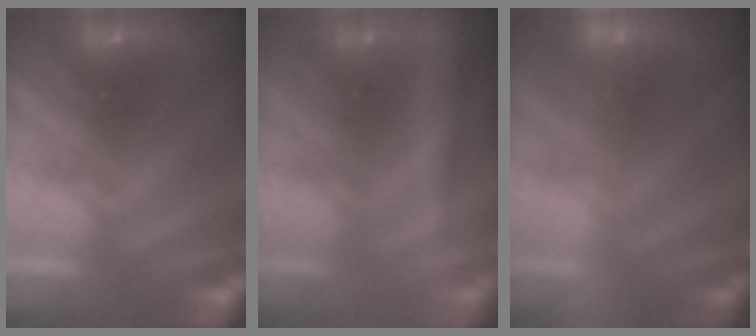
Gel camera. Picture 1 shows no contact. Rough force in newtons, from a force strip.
{"total": 2.3}
{"total": 2.2}